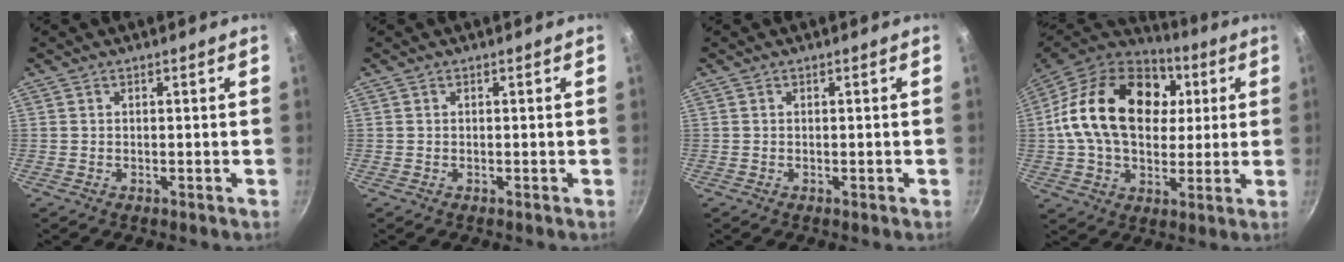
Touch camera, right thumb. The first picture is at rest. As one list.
[{"total": 0.0}, {"total": 0.0}, {"total": 25.2, "force": [4.8, 17.6, 17.4], "torque": [-0.287, 0.018, 0.072]}]